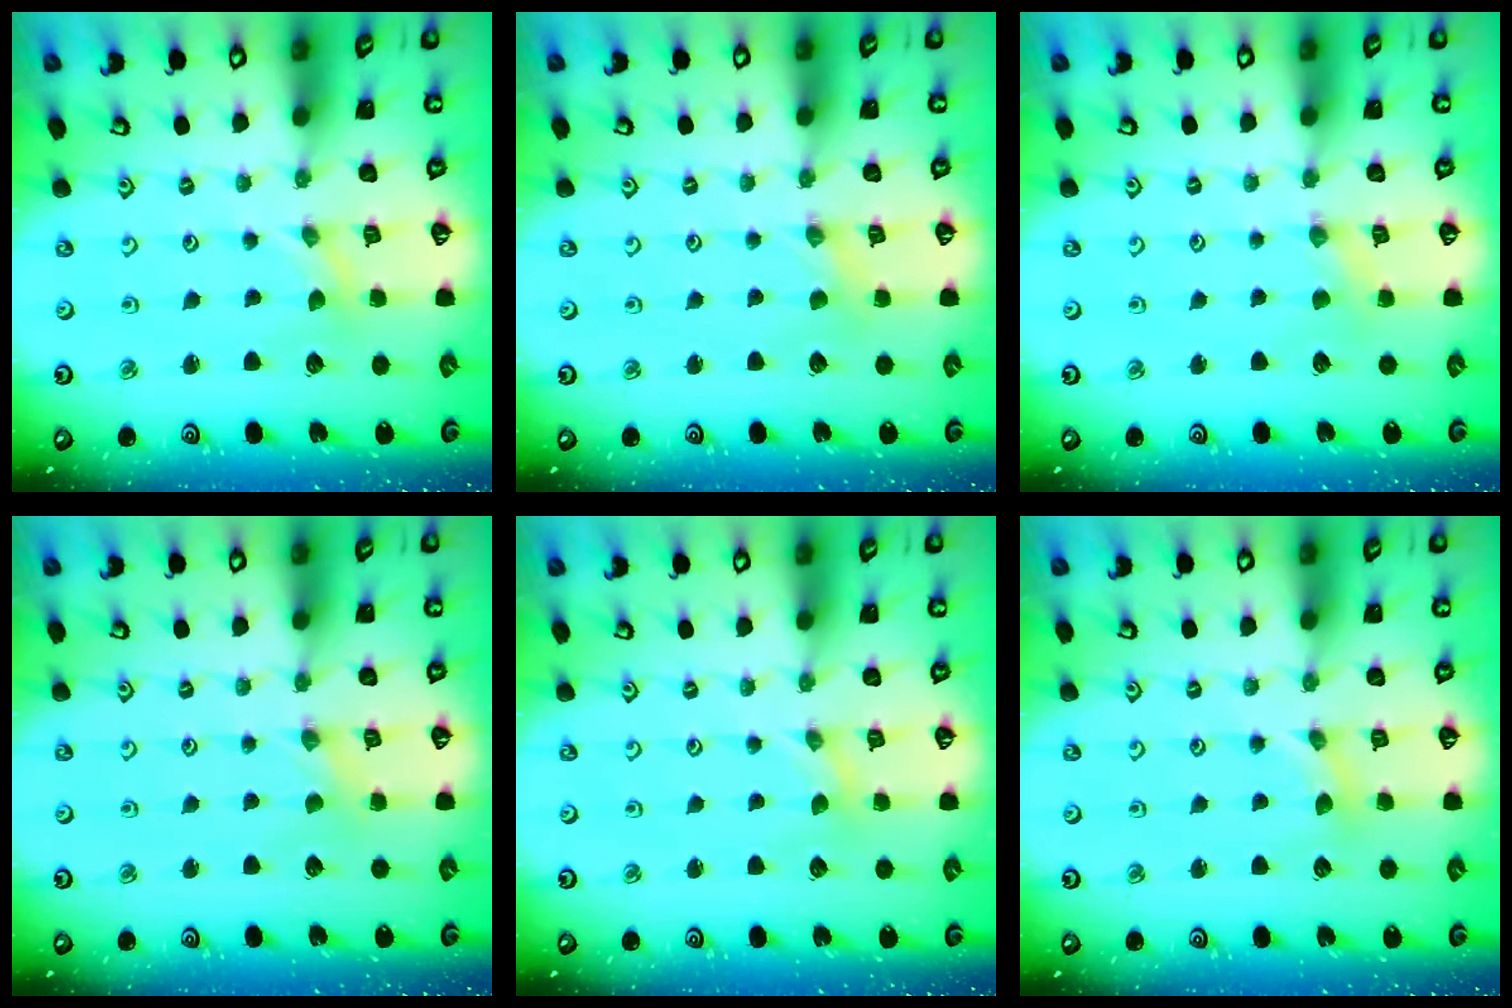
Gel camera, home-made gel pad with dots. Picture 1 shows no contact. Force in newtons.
{"total": 0.7, "press": 0.7, "slide": 0.2}
{"total": 2.3, "press": 2.3, "slide": 0.3}
{"total": 0.0}
{"total": 0.0}
{"total": 2.9, "press": 2.8, "slide": 0.4}